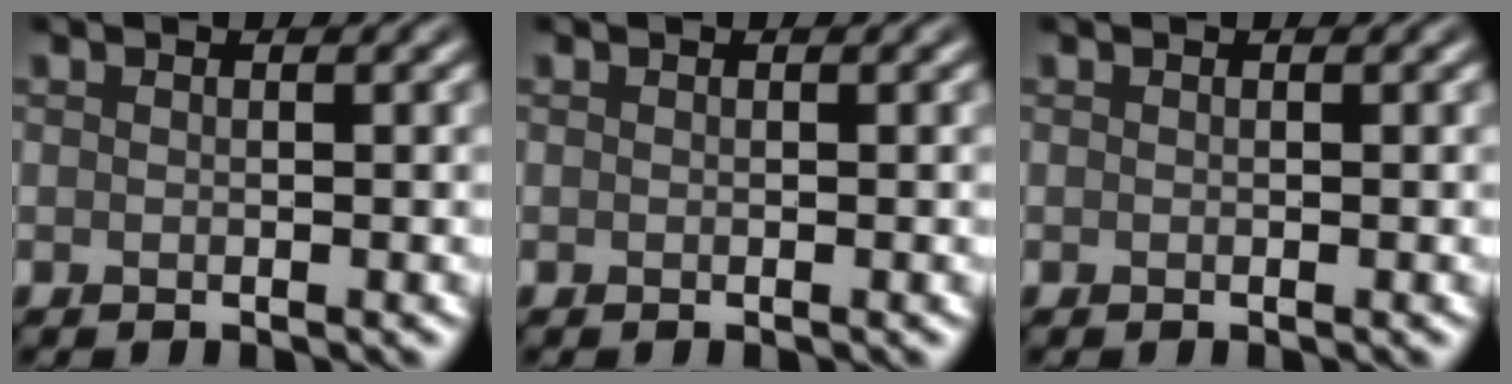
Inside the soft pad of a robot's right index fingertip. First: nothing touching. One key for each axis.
{"total": 0.0}
{"total": 0.0}